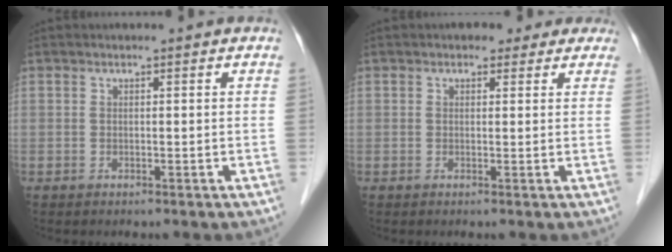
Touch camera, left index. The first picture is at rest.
{"total": 3.1, "force": [2.2, 2.1, 1.0], "torque": [-0.001, 0.012, 0.019]}